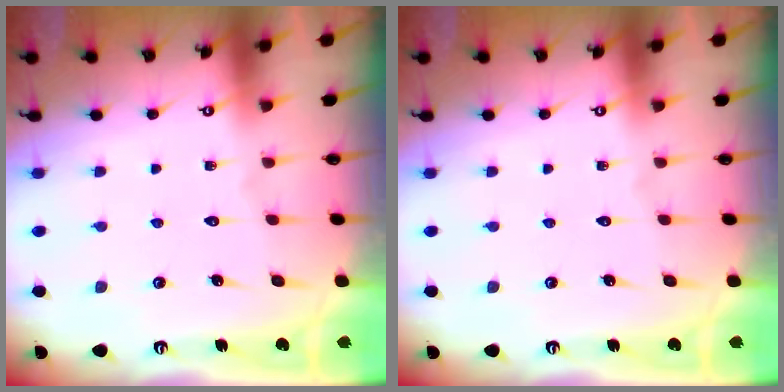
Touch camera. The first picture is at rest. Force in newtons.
{"total": 0.0}